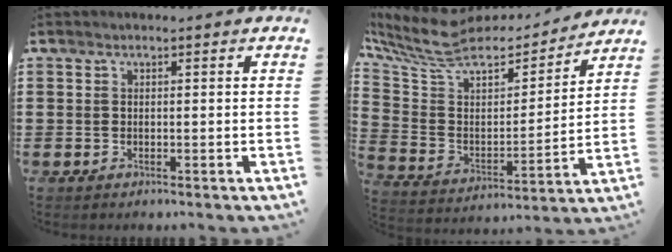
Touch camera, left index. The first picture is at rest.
{"total": 9.6, "force": [7.0, 4.6, 4.7], "torque": [-0.139, -0.044, 0.117]}